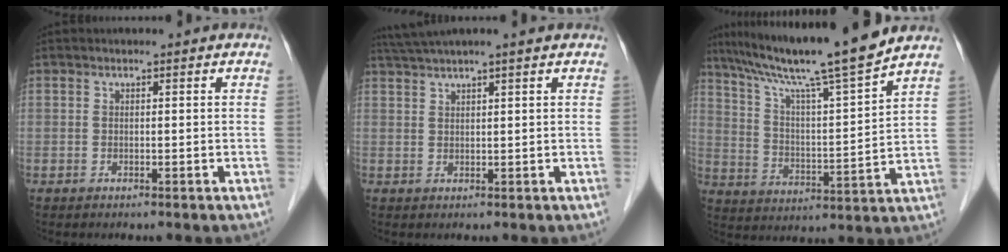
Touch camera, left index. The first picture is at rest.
{"total": 5.3, "force": [4.3, -1.2, 2.9], "torque": [-0.047, 0.027, 0.078]}
{"total": 16.6, "force": [13.8, -1.5, 9.2], "torque": [-0.158, -0.005, 0.225]}